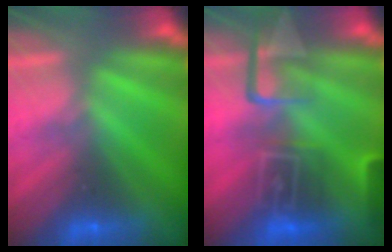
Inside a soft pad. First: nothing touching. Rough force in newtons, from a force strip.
{"total": 8.3}